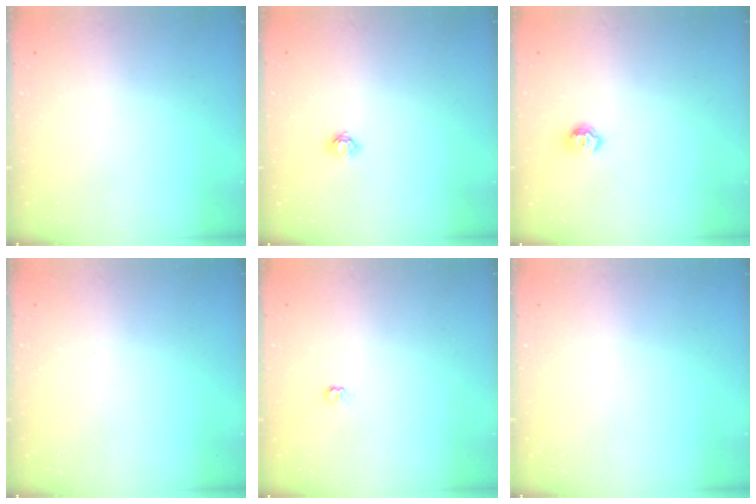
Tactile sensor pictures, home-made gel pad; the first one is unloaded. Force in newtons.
{"total": 4.3, "press": 4.3, "slide": 0.6}
{"total": 7.2, "press": 7.1, "slide": 1.0}
{"total": 0.0}
{"total": 3.5, "press": 3.5, "slide": 0.4}
{"total": 0.0}